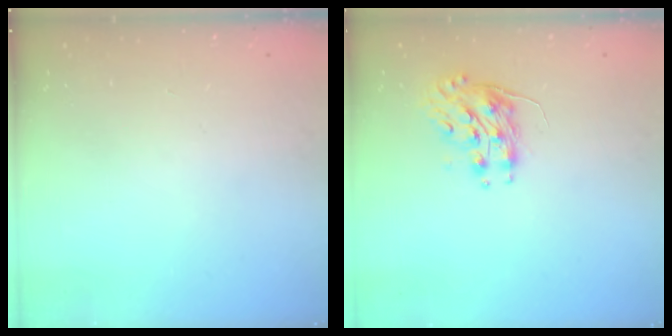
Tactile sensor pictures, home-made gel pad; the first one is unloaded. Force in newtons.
{"total": 8.2, "press": 8.2, "slide": 0.3}